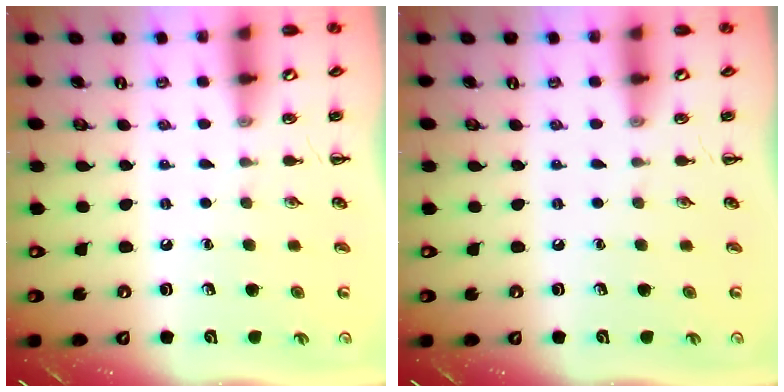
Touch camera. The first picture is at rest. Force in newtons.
{"total": 0.0}